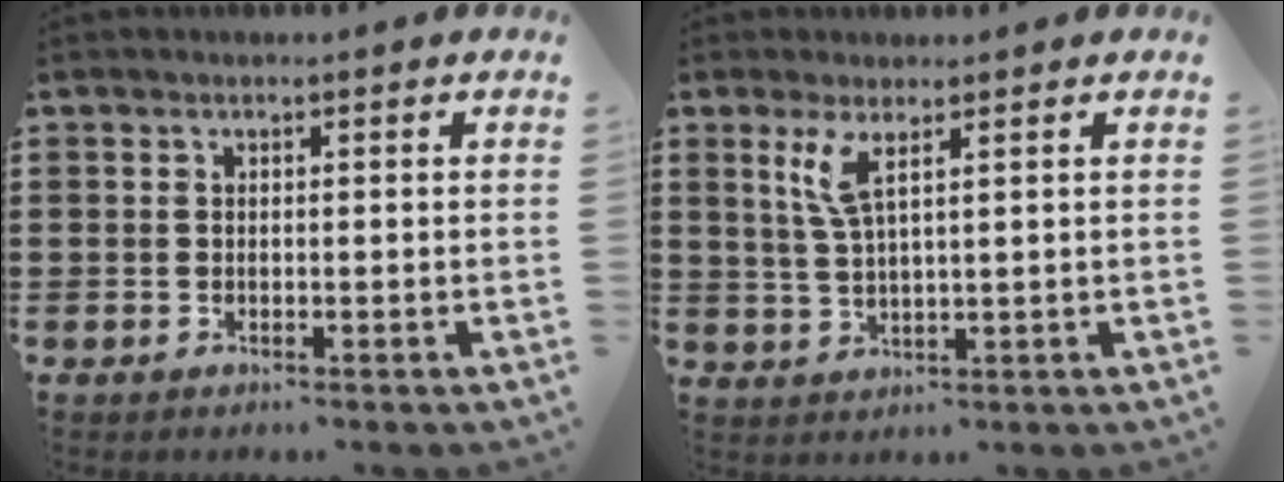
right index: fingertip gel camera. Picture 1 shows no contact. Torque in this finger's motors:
{"motor_torque": [0.88, 0.54, 0.32, 0.13]}